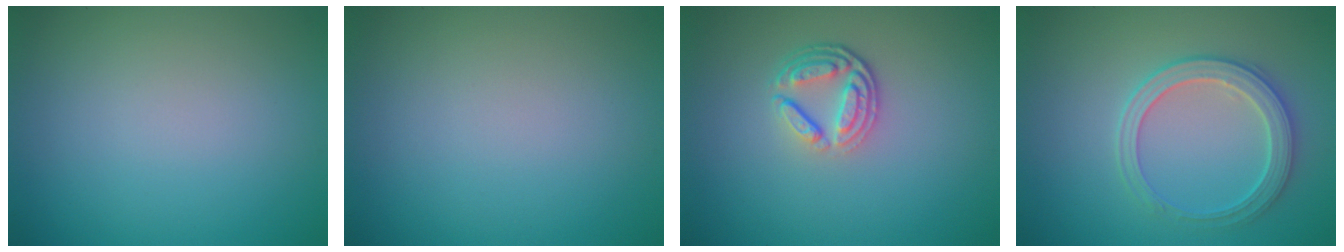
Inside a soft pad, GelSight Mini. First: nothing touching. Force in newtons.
{"total": 0.0}
{"total": 3.7, "press": 2.7, "slide": 2.4}
{"total": 3.4, "press": 3.2, "slide": 1.0}